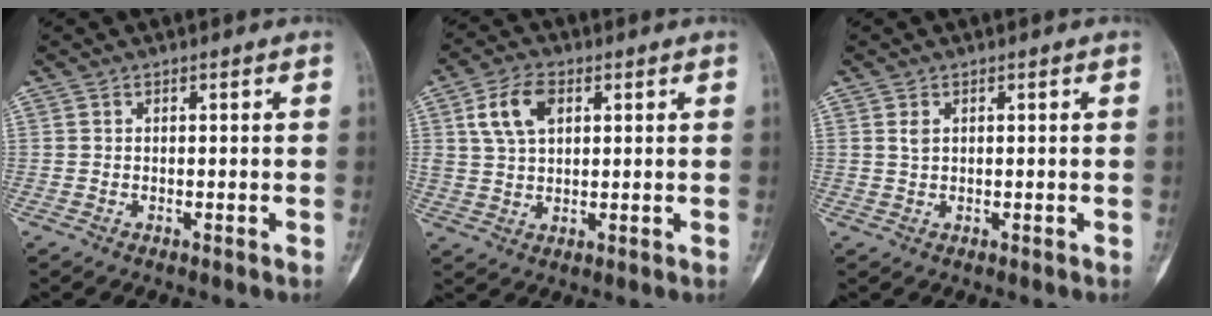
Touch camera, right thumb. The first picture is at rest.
{"total": 8.2, "force": [3.1, 4.9, 5.8], "torque": [-0.104, -0.001, 0.059]}
{"total": 1.2, "force": [0.5, 0.7, 0.8], "torque": [-0.012, 0.001, 0.012]}